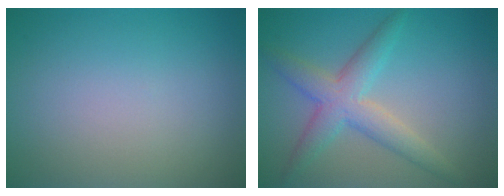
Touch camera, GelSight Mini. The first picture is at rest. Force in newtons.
{"total": 4.3, "press": 4.3, "slide": 0.3}